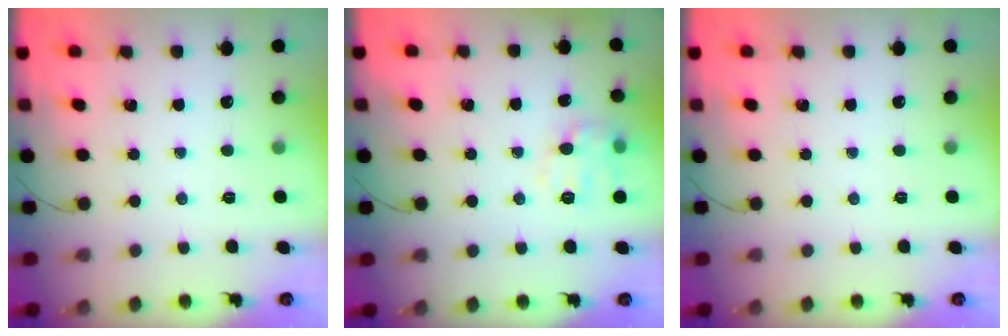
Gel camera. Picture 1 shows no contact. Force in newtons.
{"total": 8.9, "press": 8.9, "slide": 0.4}
{"total": 0.0}